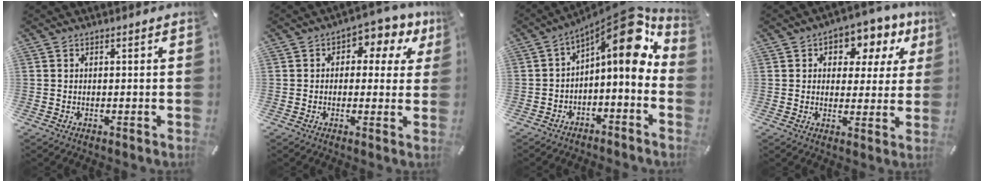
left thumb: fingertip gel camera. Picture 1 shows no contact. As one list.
[{"total": 5.9, "force": [1.7, 4.1, 3.8], "torque": [-0.047, -0.007, 0.020]}, {"total": 13.0, "force": [6.1, 4.7, 10.5], "torque": [-0.138, -0.066, 0.095]}, {"total": 8.2, "force": [4.0, 5.7, 4.4], "torque": [-0.054, -0.027, 0.061]}]